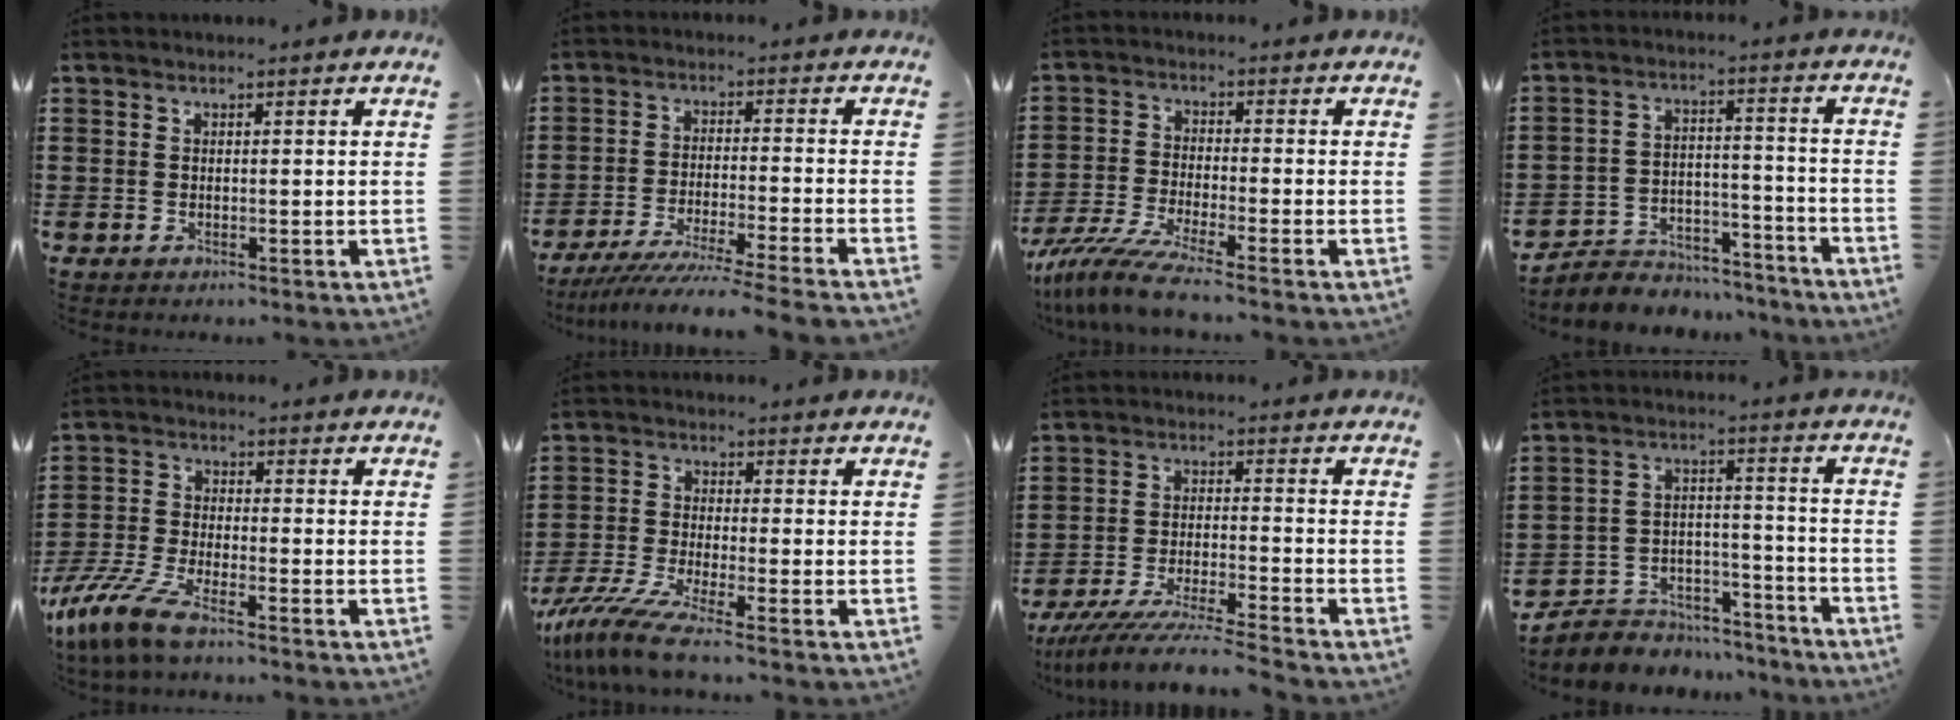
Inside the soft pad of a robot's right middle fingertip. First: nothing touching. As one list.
[{"total": 6.0, "force": [-5.5, -0.7, 2.3], "torque": [-0.047, -0.022, -0.111]}, {"total": 7.1, "force": [-5.9, 0.1, 3.9], "torque": [-0.100, -0.020, -0.119]}, {"total": 5.3, "force": [-5.0, 1.7, 0.4], "torque": [-0.014, 0.013, -0.104]}, {"total": 7.4, "force": [-6.0, 1.1, 4.2], "torque": [-0.119, -0.016, -0.126]}, {"total": 7.0, "force": [-5.4, 0.2, 4.4], "torque": [-0.109, -0.022, -0.108]}, {"total": 7.2, "force": [-6.6, -0.5, 2.7], "torque": [-0.055, -0.014, -0.129]}, {"total": 5.3, "force": [-4.8, 2.3, 0.4], "torque": [-0.016, 0.014, -0.099]}]